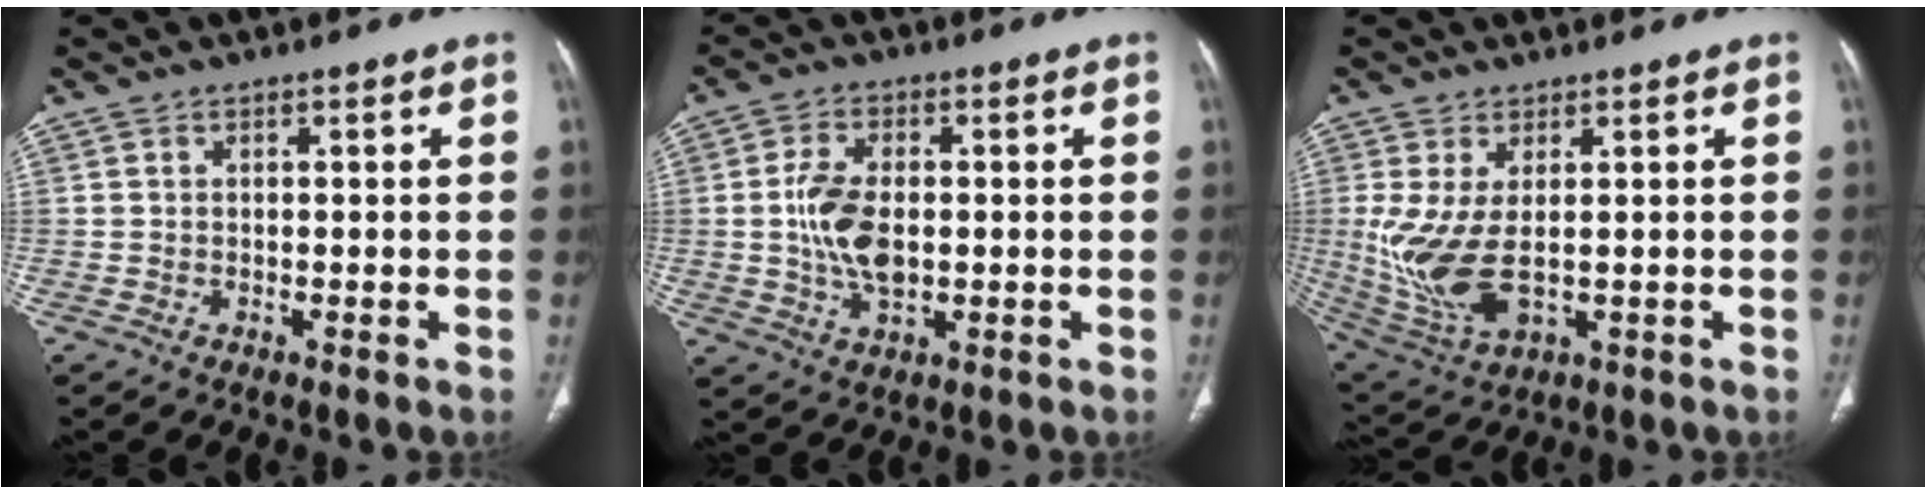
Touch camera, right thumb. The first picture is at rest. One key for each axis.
{"total": 8.8, "fx": -0.1, "fy": 4.9, "fz": 7.3, "tx": -0.145, "ty": -0.001, "tz": 0.001}
{"total": 10.8, "fx": 0.0, "fy": 5.1, "fz": 9.5, "tx": -0.215, "ty": -0.013, "tz": 0.022}